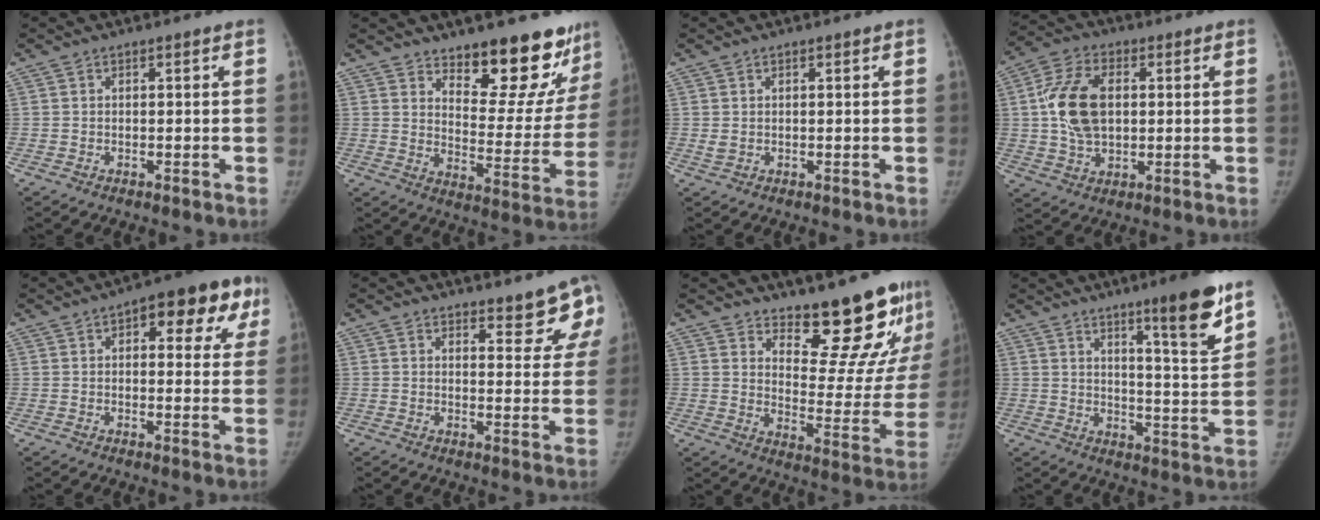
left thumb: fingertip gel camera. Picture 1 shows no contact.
{"total": 18.7, "force": [14.7, 6.6, 9.5], "torque": [-0.074, -0.122, 0.201]}
{"total": 1.3, "force": [0.4, 0.8, 1.0], "torque": [-0.018, 0.000, 0.013]}
{"total": 12.7, "force": [1.5, 8.1, 9.6], "torque": [-0.173, 0.008, 0.027]}
{"total": 13.6, "force": [5.8, 6.4, 10.5], "torque": [-0.080, 0.003, 0.062]}
{"total": 7.7, "force": [6.3, 3.0, 3.3], "torque": [-0.003, -0.041, 0.061]}
{"total": 19.1, "force": [15.3, 6.1, 9.6], "torque": [-0.077, -0.139, 0.208]}
{"total": 12.7, "force": [8.1, 1.3, 9.7], "torque": [-0.125, -0.059, 0.123]}